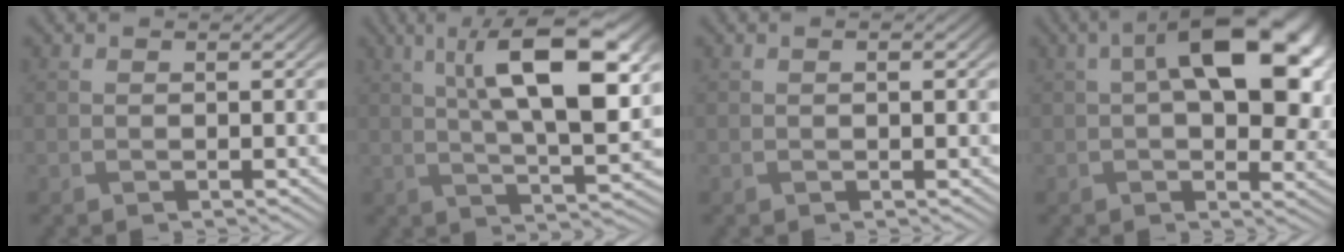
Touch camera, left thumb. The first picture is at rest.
{"total": 13.7, "force": [4.2, 4.3, 12.3], "torque": [-0.201, 0.001, 0.069]}
{"total": 0.8, "force": [0.2, 0.1, 0.8], "torque": [-0.013, 0.004, 0.003]}
{"total": 14.5, "force": [3.5, 7.3, 12.0], "torque": [-0.179, 0.001, 0.064]}